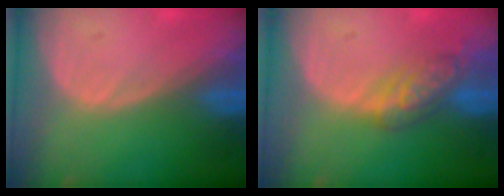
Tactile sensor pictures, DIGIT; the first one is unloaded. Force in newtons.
{"total": 5.2, "press": 5.1, "slide": 1.3}